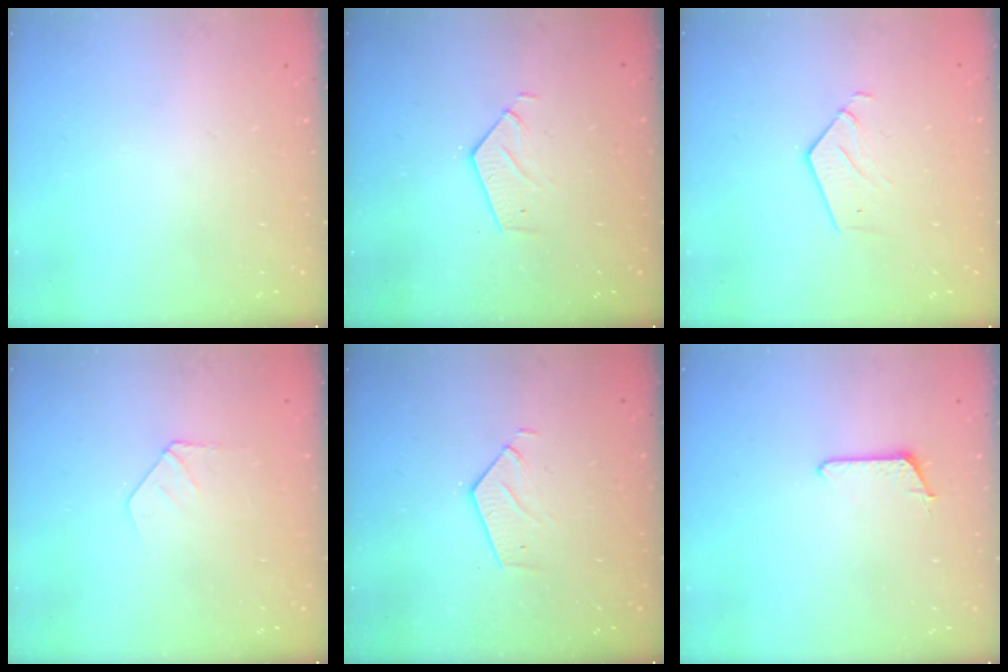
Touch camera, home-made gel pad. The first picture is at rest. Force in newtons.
{"total": 3.2, "press": 3.1, "slide": 0.2}
{"total": 3.1, "press": 3.1, "slide": 0.2}
{"total": 4.1, "press": 4.1, "slide": 0.3}
{"total": 3.2, "press": 3.1, "slide": 0.2}
{"total": 5.6, "press": 5.5, "slide": 0.7}